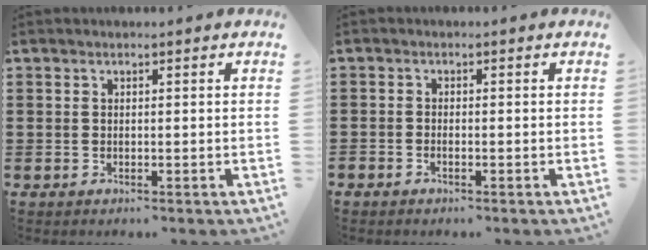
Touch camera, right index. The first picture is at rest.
{"total": 0.6, "force": [-0.6, 0.2, 0.1], "torque": [-0.004, -0.002, -0.011]}